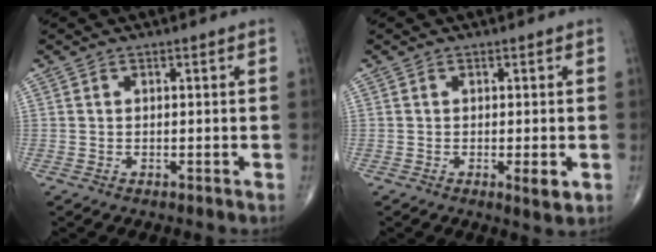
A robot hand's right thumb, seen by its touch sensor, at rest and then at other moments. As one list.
[{"total": 2.7, "force": [-0.7, 0.5, 2.6], "torque": [-0.040, -0.012, -0.011]}]